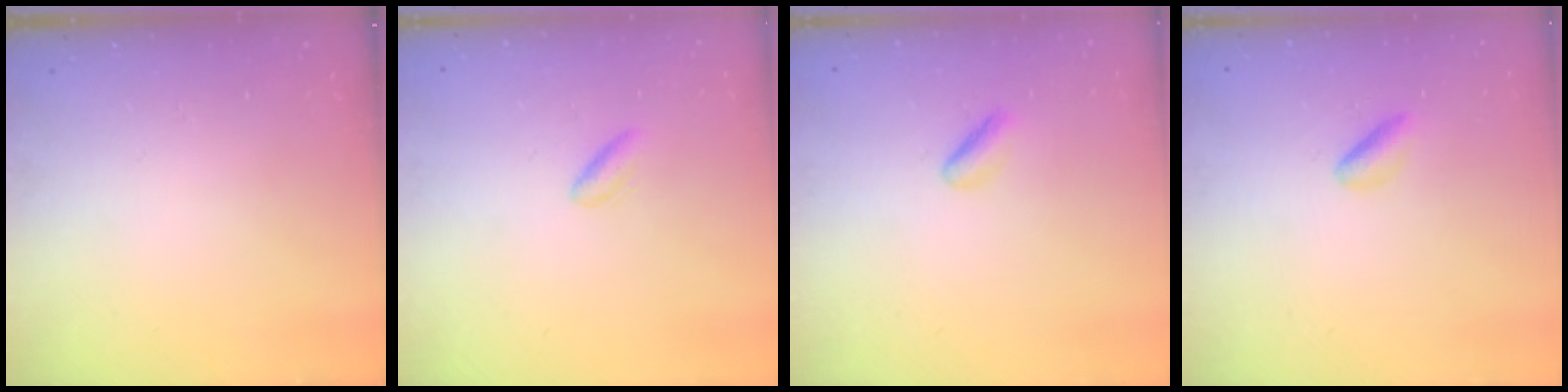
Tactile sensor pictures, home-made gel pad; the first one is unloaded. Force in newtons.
{"total": 2.3, "press": 2.0, "slide": 1.3}
{"total": 2.0, "press": 1.9, "slide": 0.6}
{"total": 3.0, "press": 2.7, "slide": 1.2}